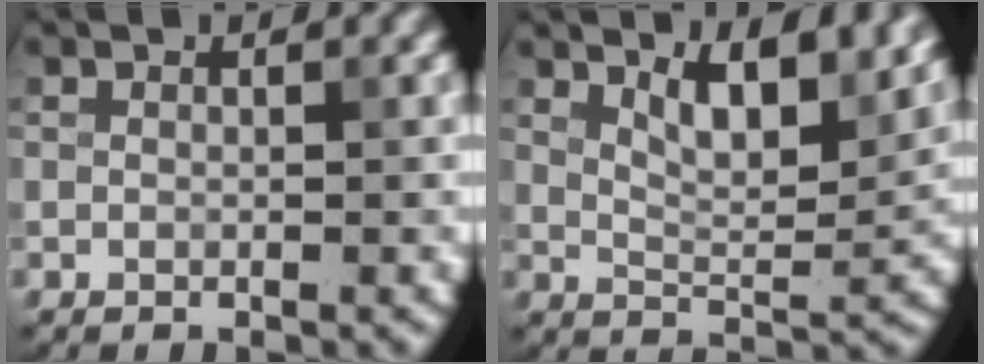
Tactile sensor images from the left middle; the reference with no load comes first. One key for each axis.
{"total": 6.1, "fx": 3.7, "fy": 2.0, "fz": 4.4, "tx": -0.072, "ty": 0.002, "tz": 0.057}